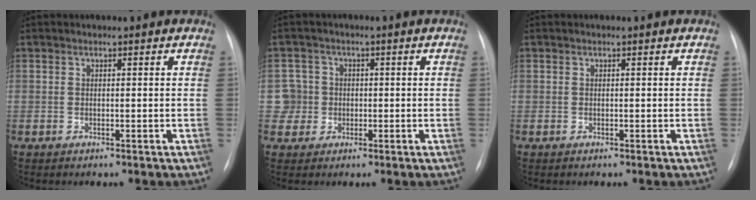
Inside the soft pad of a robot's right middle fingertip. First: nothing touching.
{"total": 3.9, "force": [-0.4, 3.8, -0.4], "torque": [0.018, 0.015, -0.007]}
{"total": 0.0}